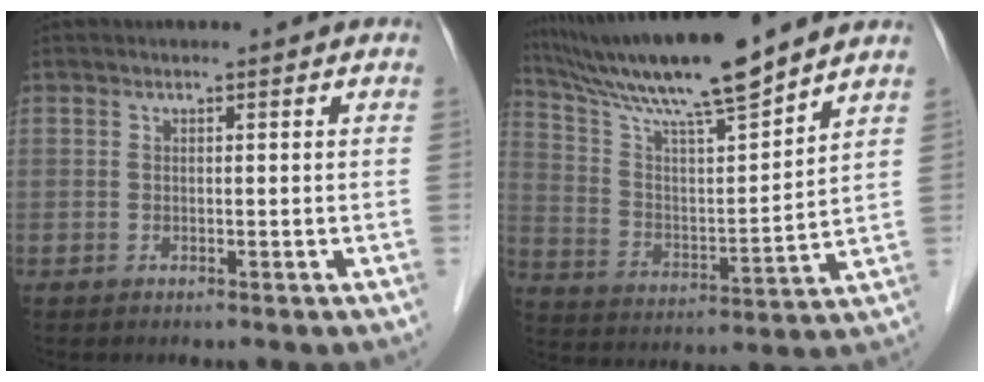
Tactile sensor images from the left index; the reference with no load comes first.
{"total": 16.2, "force": [13.9, -0.4, 8.4], "torque": [-0.156, 0.003, 0.248]}